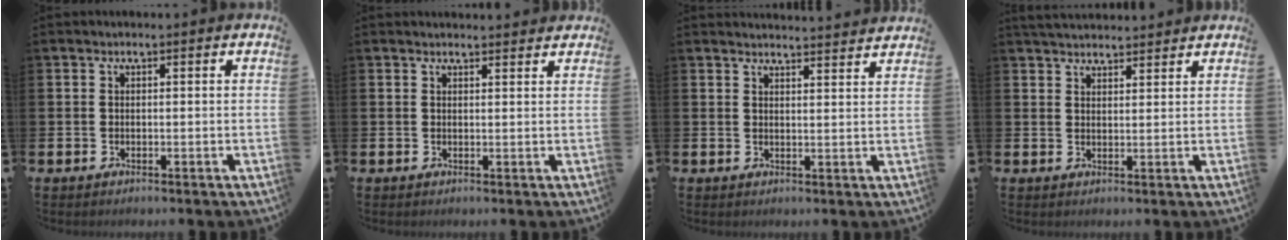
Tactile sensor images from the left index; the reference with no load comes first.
{"total": 1.5, "force": [1.5, 0.1, 0.0], "torque": [0.013, -0.009, 0.024]}
{"total": 3.2, "force": [3.2, -0.3, -0.1], "torque": [0.011, -0.028, 0.055]}
{"total": 3.5, "force": [3.5, 0.5, 0.3], "torque": [-0.006, -0.016, 0.063]}